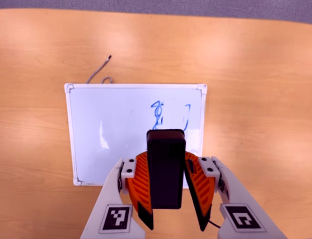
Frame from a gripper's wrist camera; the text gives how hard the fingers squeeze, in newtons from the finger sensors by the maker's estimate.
{"total": 7.5, "left": 6.6, "right": 8.3}